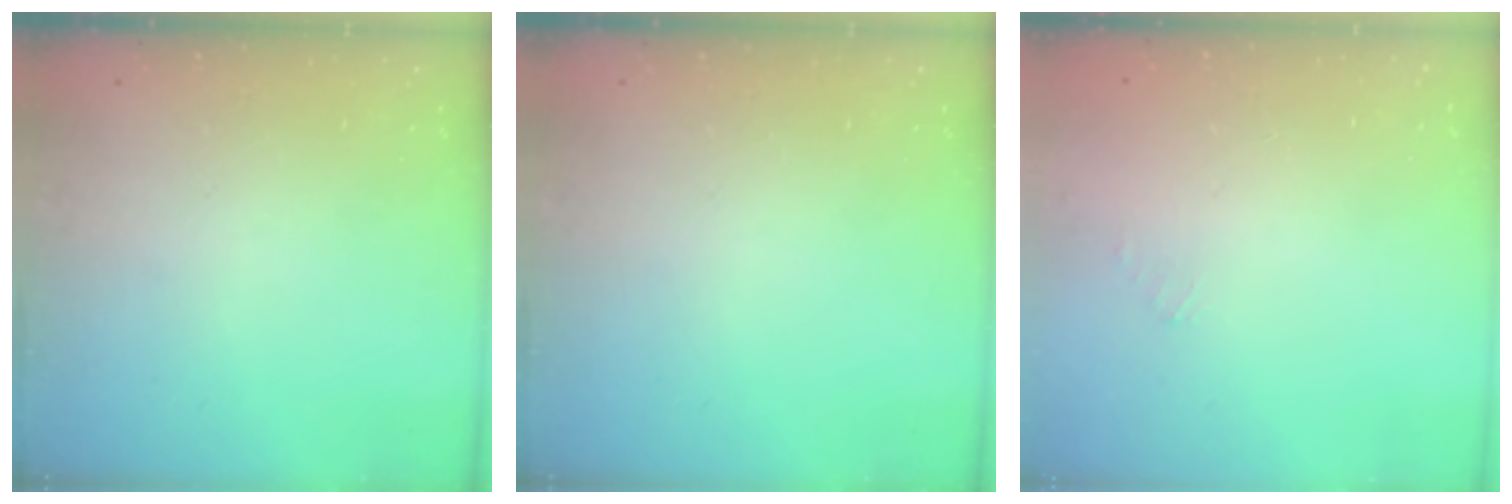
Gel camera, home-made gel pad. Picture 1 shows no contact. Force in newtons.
{"total": 0.0}
{"total": 1.4, "press": 1.4, "slide": 0.2}